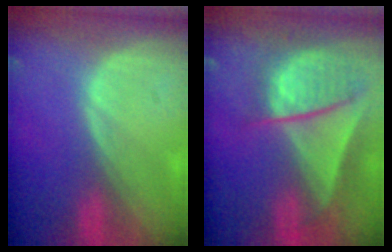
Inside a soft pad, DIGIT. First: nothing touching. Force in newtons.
{"total": 9.2, "press": 8.0, "slide": 4.4}